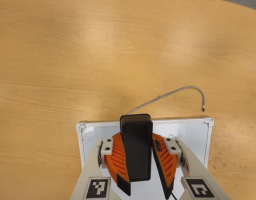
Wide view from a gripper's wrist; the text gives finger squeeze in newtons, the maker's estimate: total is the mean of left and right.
{"total": 10.6, "left": 10.5, "right": 10.7}